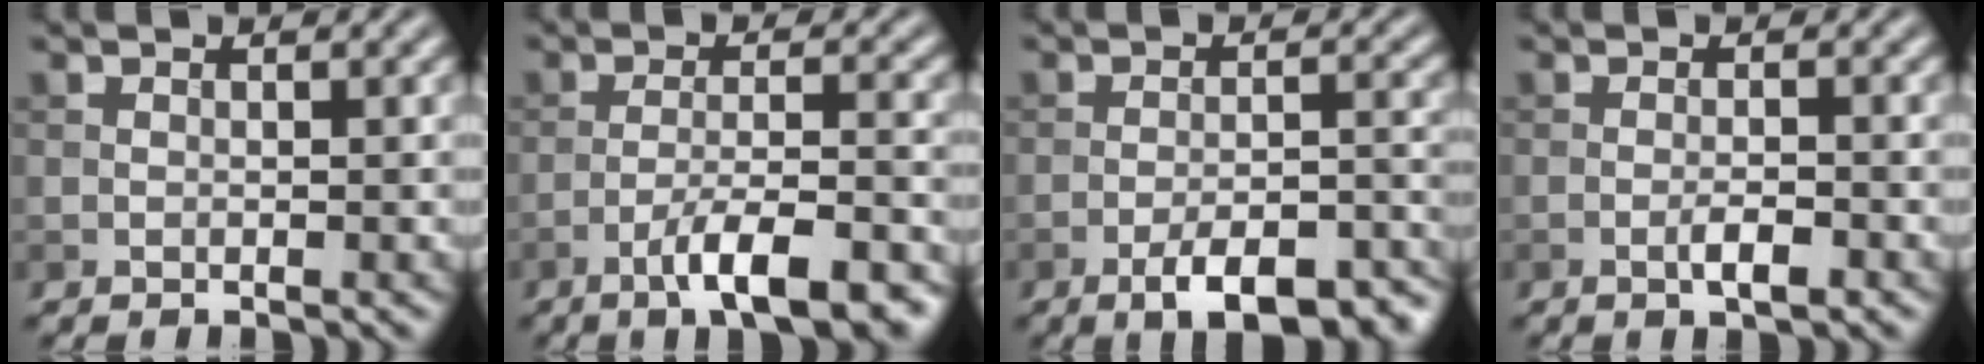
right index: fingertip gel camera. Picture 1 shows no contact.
{"total": 7.4, "force": [-4.6, 1.6, 5.6], "torque": [-0.089, 0.003, -0.073]}
{"total": 7.8, "force": [-5.0, 2.5, 5.4], "torque": [-0.078, 0.000, -0.075]}
{"total": 1.9, "force": [-0.9, 0.4, 1.6], "torque": [-0.028, 0.002, -0.017]}